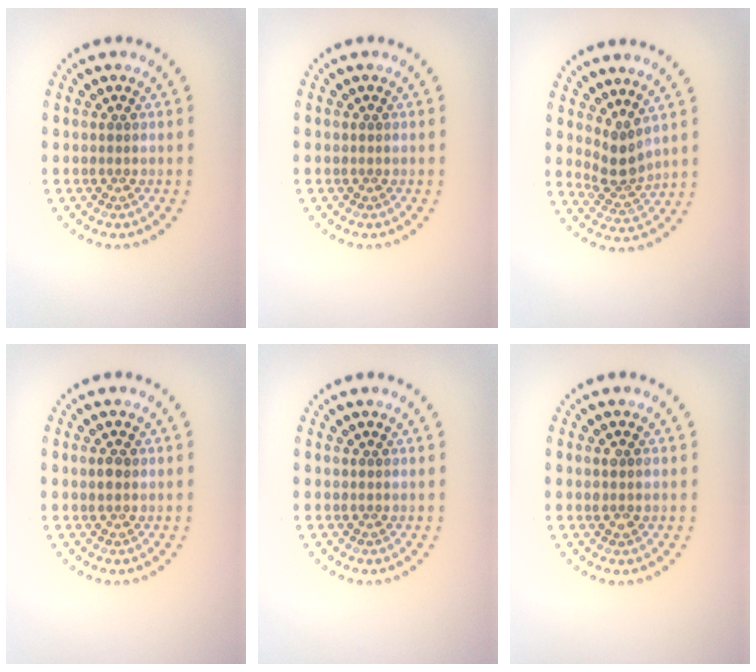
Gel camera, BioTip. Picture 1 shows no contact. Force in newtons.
{"total": 0.0}
{"total": 2.6, "press": 1.8, "slide": 1.8}
{"total": 1.0, "press": 1.0, "slide": 0.3}
{"total": 0.0}
{"total": 1.1, "press": 1.1, "slide": 0.2}